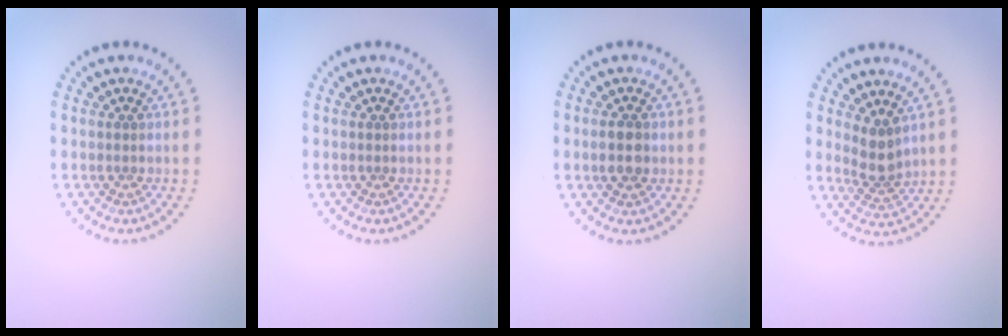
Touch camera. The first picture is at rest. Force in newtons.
{"total": 0.0}
{"total": 2.8, "press": 2.8, "slide": 0.2}
{"total": 2.6, "press": 2.0, "slide": 1.6}